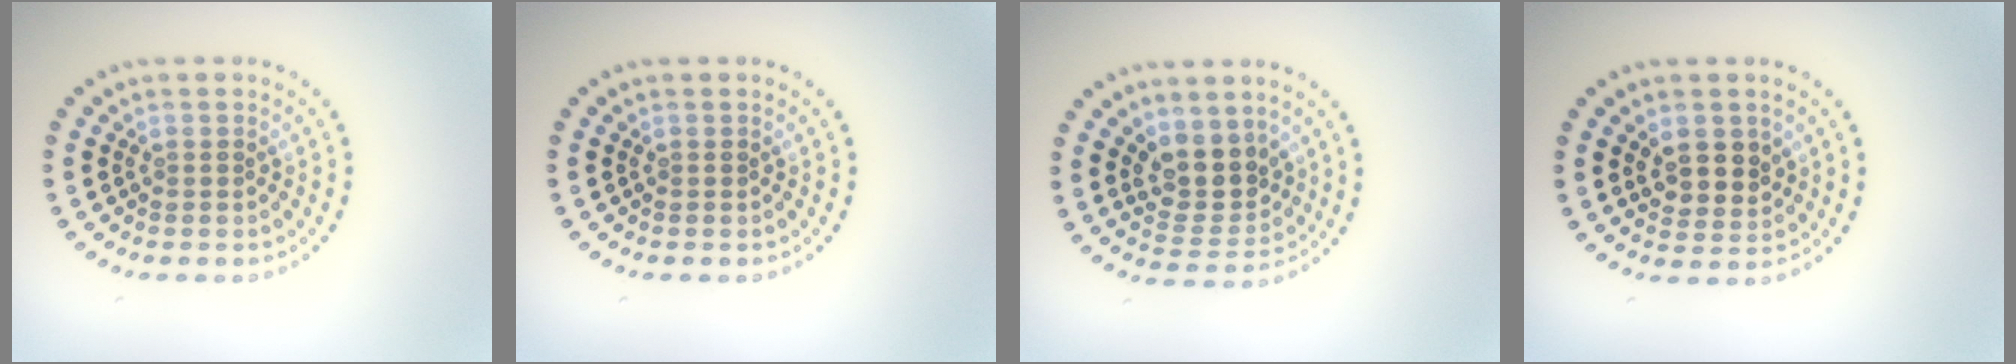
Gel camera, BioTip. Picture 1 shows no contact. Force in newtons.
{"total": 0.0}
{"total": 3.8, "press": 3.4, "slide": 1.6}
{"total": 2.9, "press": 2.7, "slide": 0.9}